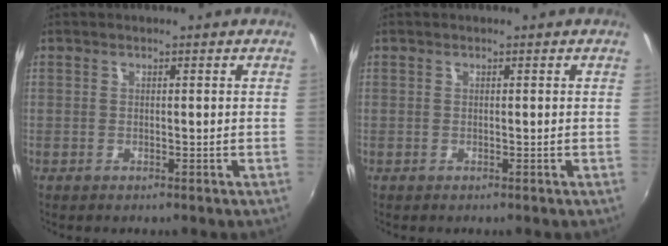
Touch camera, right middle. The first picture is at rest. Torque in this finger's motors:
{"motor_torque": [-0.06, 0.07, -0.01, -0.01]}